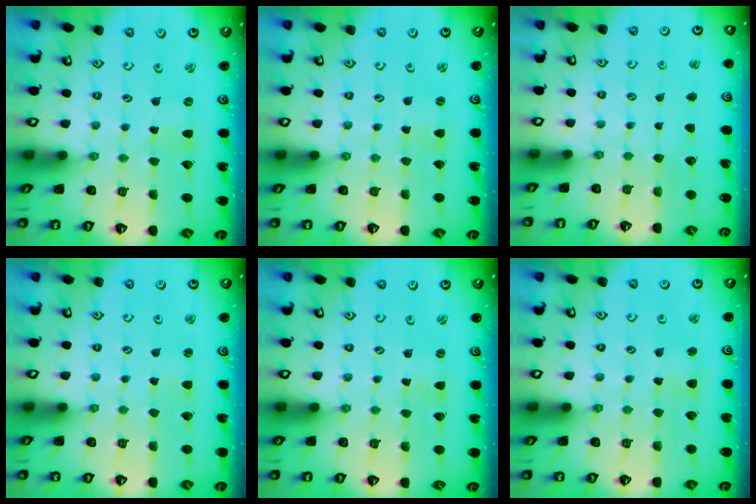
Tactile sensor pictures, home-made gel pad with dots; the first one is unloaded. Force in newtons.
{"total": 1.3, "press": 1.3, "slide": 0.4}
{"total": 0.0}
{"total": 1.1, "press": 1.1, "slide": 0.2}
{"total": 0.0}
{"total": 2.1, "press": 2.1, "slide": 0.5}